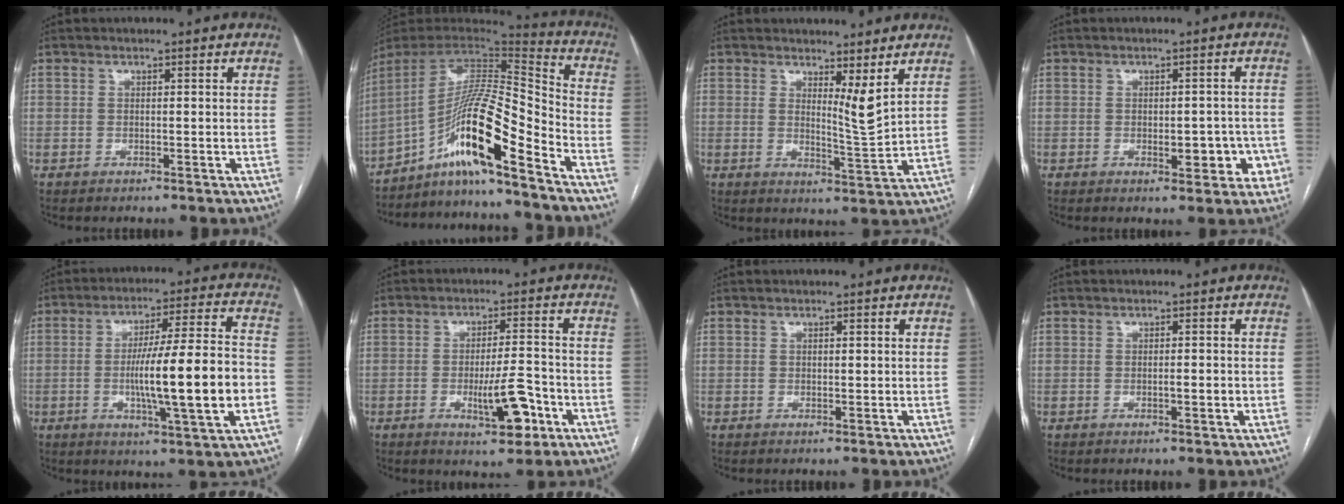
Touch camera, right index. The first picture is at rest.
{"total": 15.7, "force": [-9.7, -0.1, 12.4], "torque": [-0.219, 0.015, -0.172]}
{"total": 4.2, "force": [2.6, -0.2, 3.3], "torque": [-0.055, -0.023, 0.047]}
{"total": 5.6, "force": [-1.8, 2.6, 4.6], "torque": [-0.046, 0.011, -0.016]}
{"total": 16.2, "force": [-3.0, 0.4, 15.9], "torque": [-0.261, 0.000, -0.049]}
{"total": 8.0, "force": [-3.2, 1.9, 7.1], "torque": [-0.111, -0.002, -0.044]}
{"total": 0.6, "force": [0.2, 0.2, 0.5], "torque": [-0.007, 0.000, 0.003]}
{"total": 1.6, "force": [-0.3, 0.2, 1.6], "torque": [-0.027, -0.001, -0.004]}